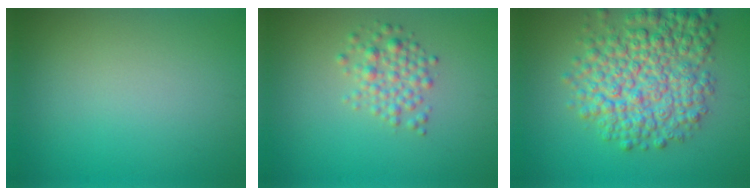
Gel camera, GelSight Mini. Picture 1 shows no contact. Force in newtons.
{"total": 2.5, "press": 2.5, "slide": 0.1}
{"total": 8.4, "press": 8.4, "slide": 0.3}